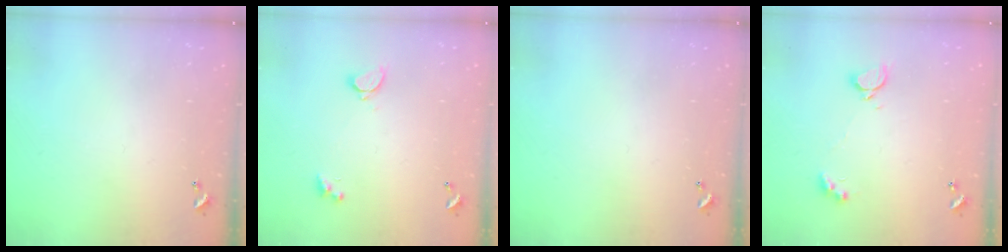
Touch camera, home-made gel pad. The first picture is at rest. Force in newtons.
{"total": 2.1, "press": 1.8, "slide": 1.0}
{"total": 0.0}
{"total": 2.5, "press": 2.4, "slide": 0.5}